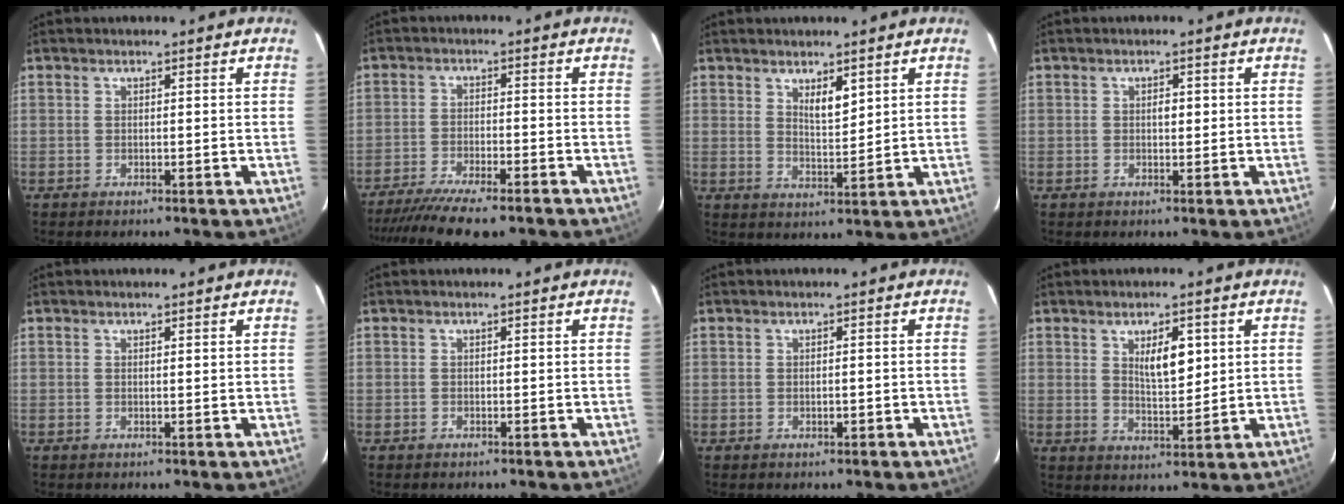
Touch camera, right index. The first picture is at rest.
{"total": 13.5, "force": [-11.5, 1.6, 6.9], "torque": [-0.112, -0.024, -0.176]}
{"total": 3.7, "force": [2.2, 1.0, 2.8], "torque": [-0.051, -0.006, 0.043]}
{"total": 1.5, "force": [0.2, 0.8, 1.3], "torque": [-0.021, 0.002, 0.003]}
{"total": 0.6, "force": [0.6, 0.1, 0.3], "torque": [-0.005, 0.002, 0.008]}
{"total": 0.0}
{"total": 1.0, "force": [-0.2, 0.4, 0.9], "torque": [-0.017, -0.001, -0.001]}
{"total": 5.8, "force": [2.2, 2.0, 5.0], "torque": [-0.084, -0.003, 0.042]}